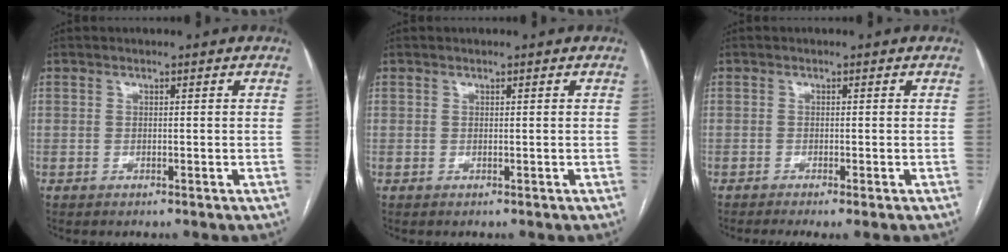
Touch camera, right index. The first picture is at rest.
{"total": 0.0}
{"total": 3.2, "force": [-2.5, -0.1, 2.1], "torque": [-0.026, -0.008, -0.038]}